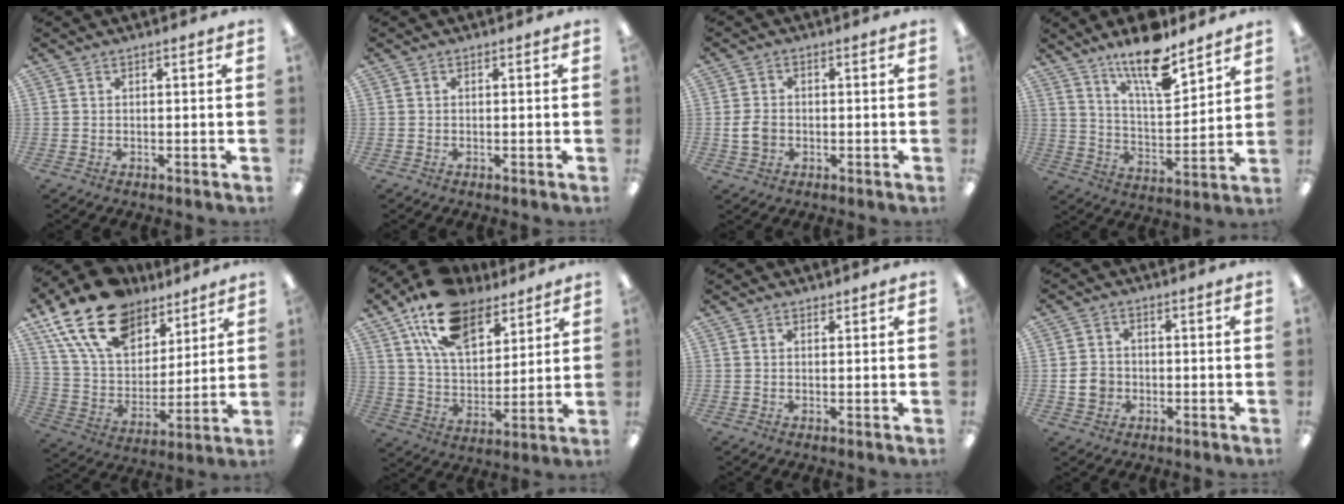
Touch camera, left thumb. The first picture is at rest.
{"total": 0.0}
{"total": 4.5, "force": [-0.6, 3.5, 2.8], "torque": [-0.054, 0.006, -0.011]}
{"total": 14.8, "force": [11.5, 4.1, 8.3], "torque": [-0.136, -0.073, 0.195]}
{"total": 20.6, "force": [13.8, 11.6, 10.0], "torque": [-0.201, -0.065, 0.257]}
{"total": 17.7, "force": [12.0, 9.2, 9.2], "torque": [-0.171, -0.051, 0.218]}
{"total": 0.9, "force": [0.8, 0.4, 0.1], "torque": [0.006, -0.004, 0.013]}
{"total": 5.1, "force": [-1.1, 4.3, 2.5], "torque": [-0.049, 0.007, -0.019]}